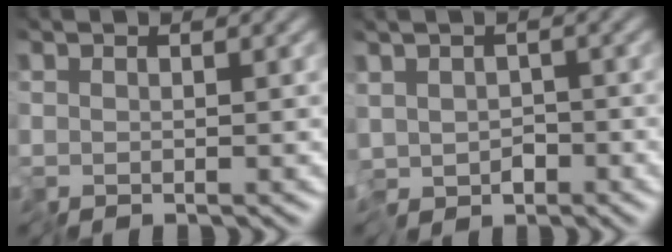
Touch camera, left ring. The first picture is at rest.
{"total": 3.5, "force": [-1.6, 2.3, 2.1], "torque": [-0.045, -0.006, -0.036]}